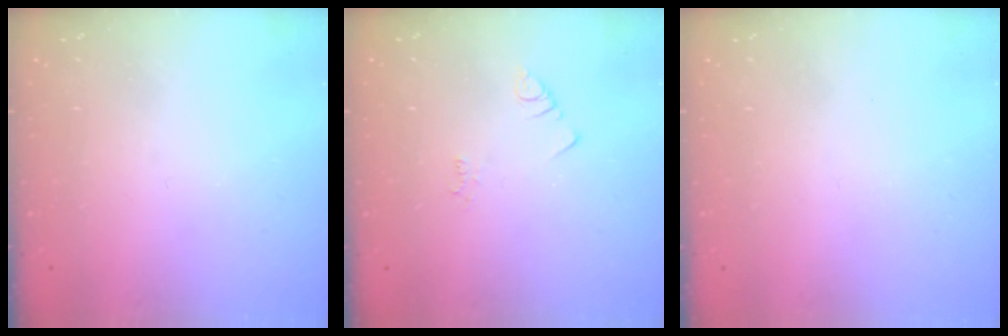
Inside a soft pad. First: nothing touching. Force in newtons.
{"total": 2.2, "press": 2.1, "slide": 0.4}
{"total": 1.7, "press": 1.7, "slide": 0.1}